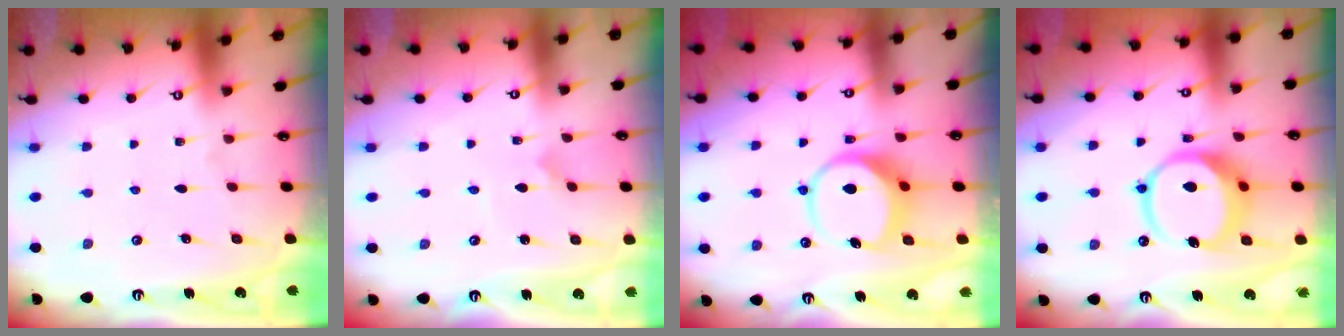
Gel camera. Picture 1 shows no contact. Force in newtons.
{"total": 2.3, "press": 2.3, "slide": 0.2}
{"total": 8.2, "press": 8.2, "slide": 1.1}
{"total": 13.0, "press": 12.9, "slide": 1.9}